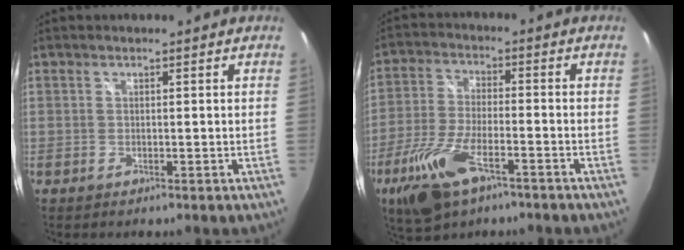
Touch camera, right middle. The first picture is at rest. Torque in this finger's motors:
{"motor_torque": [1.04, -1.06, 0.22, 0.16]}